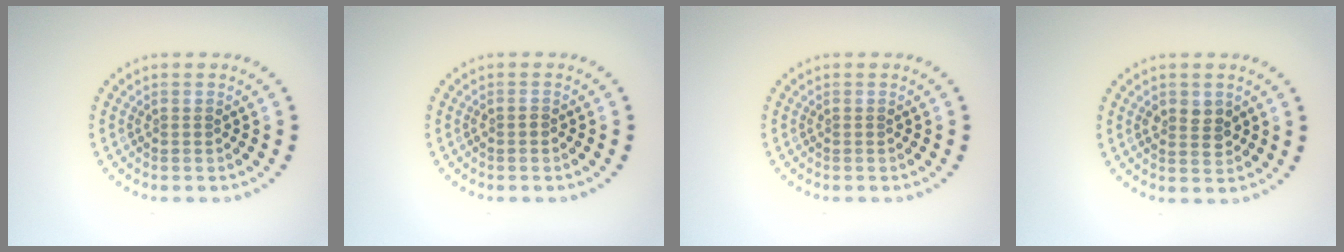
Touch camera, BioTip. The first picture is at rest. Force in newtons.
{"total": 0.8, "press": 0.8, "slide": 0.1}
{"total": 0.0}
{"total": 2.2, "press": 2.1, "slide": 0.2}